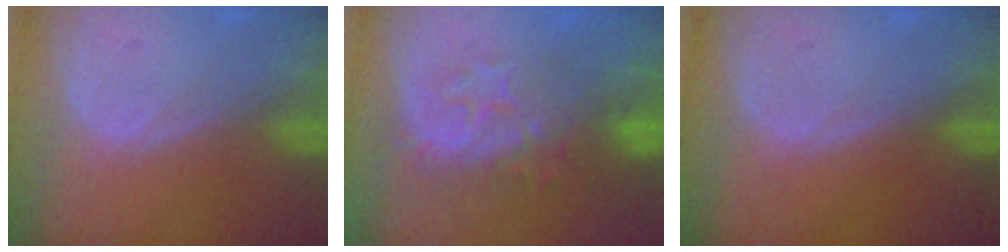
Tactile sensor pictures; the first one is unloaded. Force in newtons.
{"total": 7.9, "press": 7.8, "slide": 1.3}
{"total": 0.0}